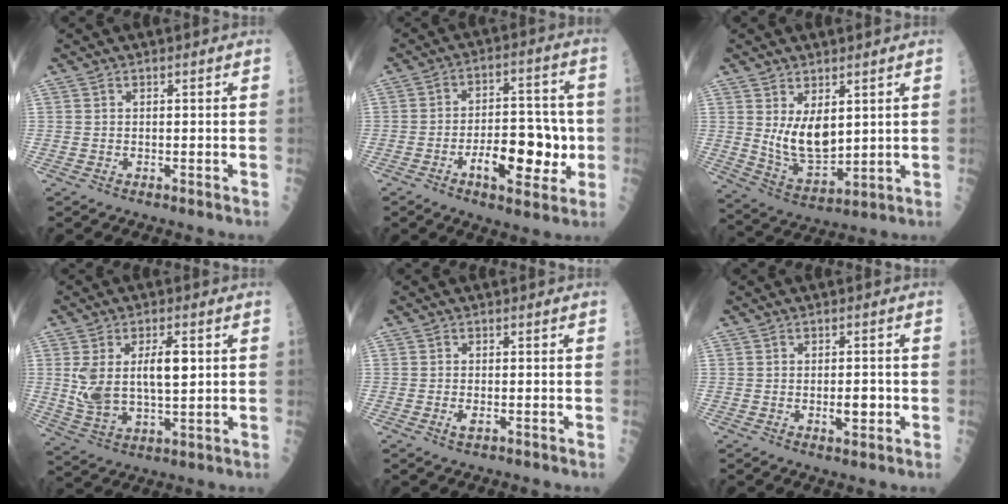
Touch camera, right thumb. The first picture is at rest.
{"total": 13.7, "force": [-3.6, 6.3, 11.6], "torque": [-0.149, 0.029, -0.052]}
{"total": 9.4, "force": [2.6, 5.0, 7.6], "torque": [-0.116, -0.033, 0.066]}
{"total": 11.9, "force": [2.1, 5.6, 10.3], "torque": [-0.194, -0.004, 0.048]}
{"total": 1.4, "force": [-0.5, 0.5, 1.2], "torque": [-0.020, -0.001, -0.009]}
{"total": 3.5, "force": [-0.6, 1.5, 3.1], "torque": [-0.037, 0.000, -0.006]}